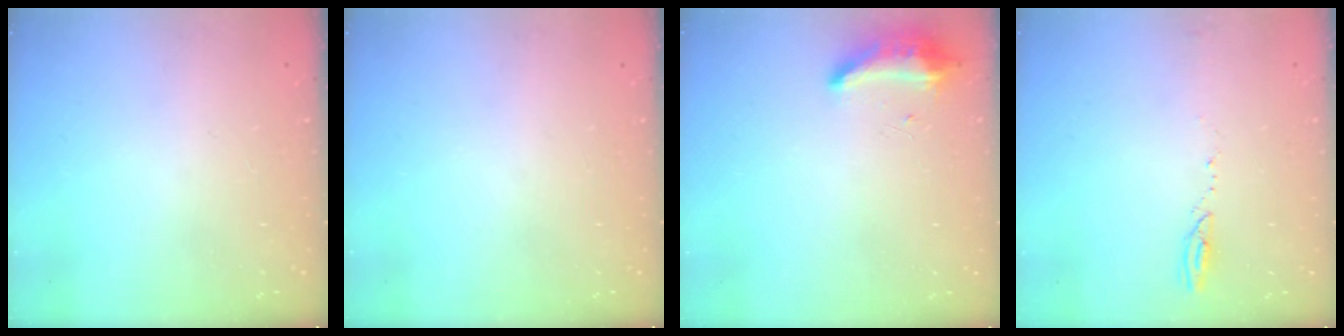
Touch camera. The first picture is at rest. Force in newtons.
{"total": 0.0}
{"total": 8.3, "press": 8.2, "slide": 0.7}
{"total": 3.1, "press": 3.0, "slide": 0.4}